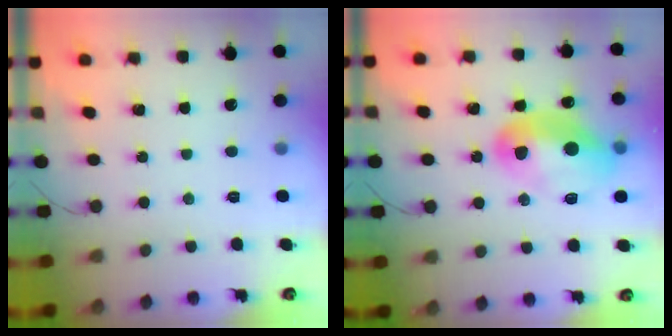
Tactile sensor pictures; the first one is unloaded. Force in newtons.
{"total": 16.2, "press": 16.1, "slide": 0.9}